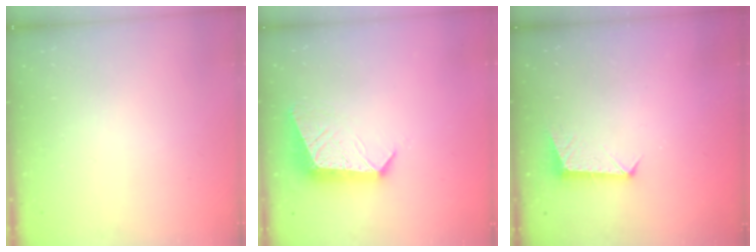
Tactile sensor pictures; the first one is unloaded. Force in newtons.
{"total": 11.1, "press": 11.0, "slide": 1.0}
{"total": 7.1, "press": 7.1, "slide": 0.3}